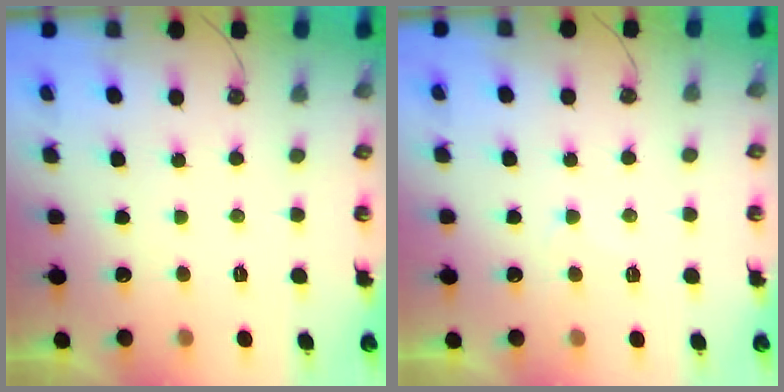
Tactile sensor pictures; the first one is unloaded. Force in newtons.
{"total": 5.2, "press": 5.1, "slide": 0.7}